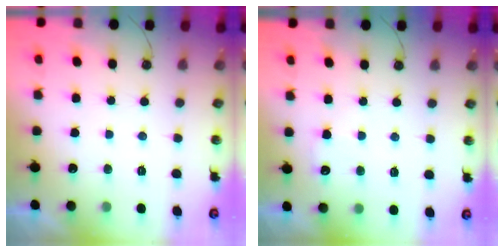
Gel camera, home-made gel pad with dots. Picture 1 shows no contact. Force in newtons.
{"total": 3.8, "press": 3.7, "slide": 0.4}